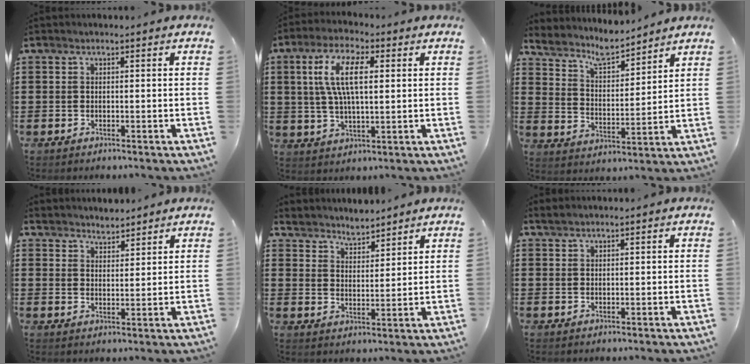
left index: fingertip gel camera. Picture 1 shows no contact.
{"total": 9.4, "force": [2.2, 3.9, 8.3], "torque": [-0.179, 0.011, 0.033]}
{"total": 6.2, "force": [5.9, 1.0, 1.8], "torque": [-0.062, -0.033, 0.102]}
{"total": 3.1, "force": [3.1, 0.3, -0.4], "torque": [-0.001, -0.006, 0.060]}
{"total": 3.9, "force": [3.8, 0.5, -0.5], "torque": [-0.008, -0.016, 0.071]}
{"total": 1.0, "force": [1.0, 0.2, 0.3], "torque": [-0.007, 0.002, 0.019]}